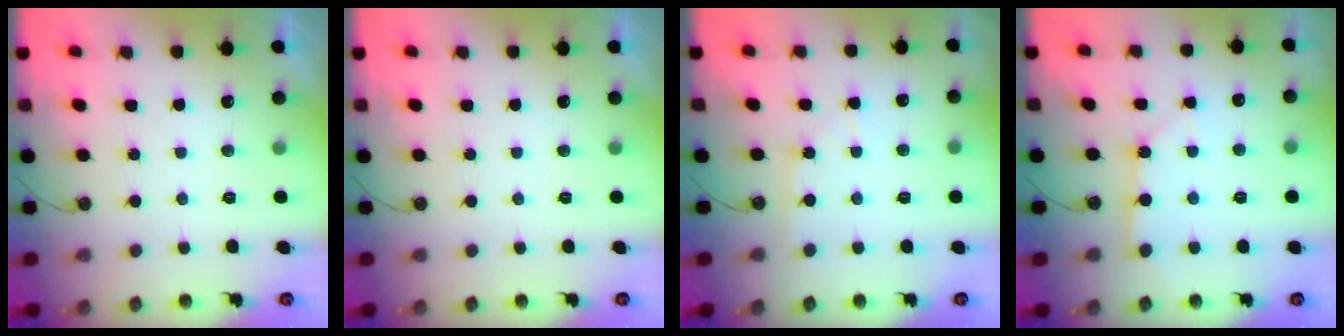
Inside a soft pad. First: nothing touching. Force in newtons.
{"total": 0.0}
{"total": 3.9, "press": 3.9, "slide": 0.5}
{"total": 2.4, "press": 2.4, "slide": 0.3}